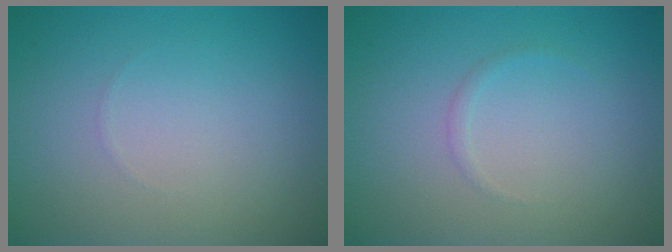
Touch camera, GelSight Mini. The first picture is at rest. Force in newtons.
{"total": 0.6, "press": 0.6, "slide": 0.0}